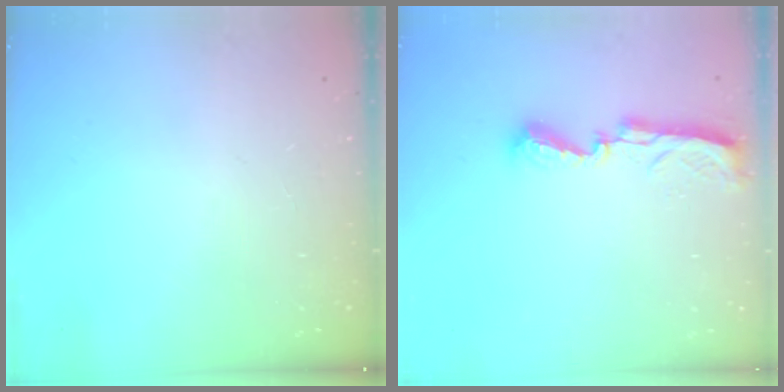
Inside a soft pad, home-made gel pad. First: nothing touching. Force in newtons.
{"total": 8.3, "press": 8.2, "slide": 0.4}